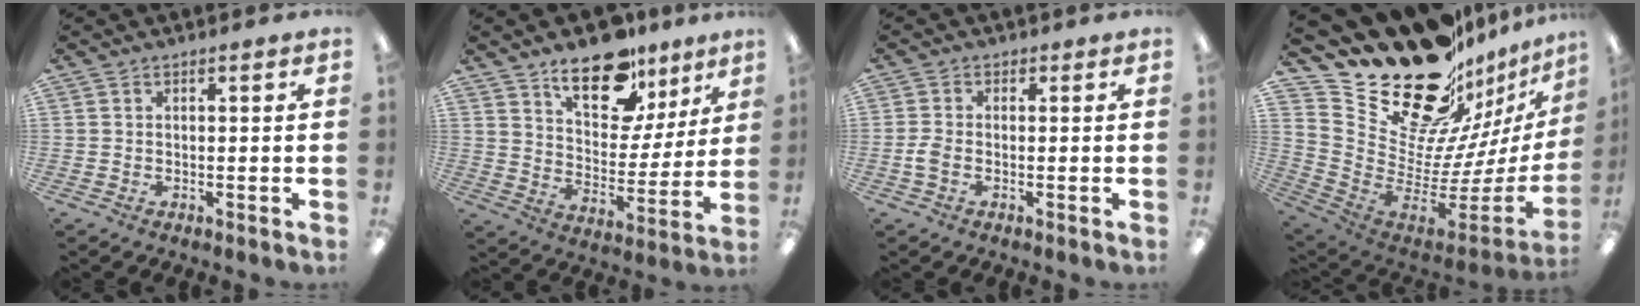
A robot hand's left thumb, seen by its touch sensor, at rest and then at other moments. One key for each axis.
{"total": 16.8, "fx": 11.9, "fy": 8.1, "fz": 8.7, "tx": -0.128, "ty": -0.072, "tz": 0.208}
{"total": 3.1, "fx": -0.9, "fy": 2.0, "fz": 2.1, "tx": -0.049, "ty": 0.002, "tz": -0.019}
{"total": 29.5, "fx": 21.1, "fy": 15.3, "fz": 13.8, "tx": -0.214, "ty": -0.175, "tz": 0.409}